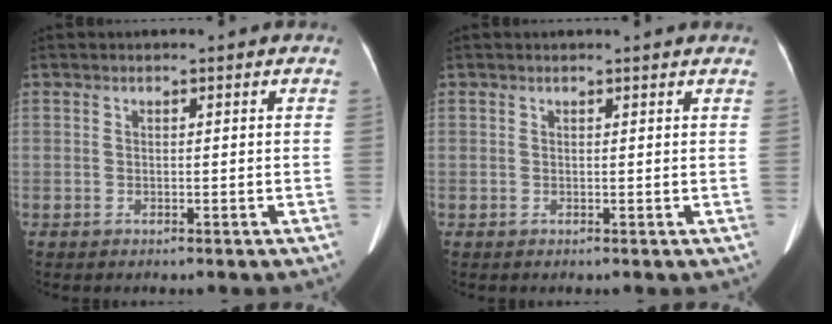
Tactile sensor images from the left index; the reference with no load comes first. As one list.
[{"total": 2.2, "force": [2.1, -0.1, 0.5], "torque": [-0.011, 0.004, 0.017]}]